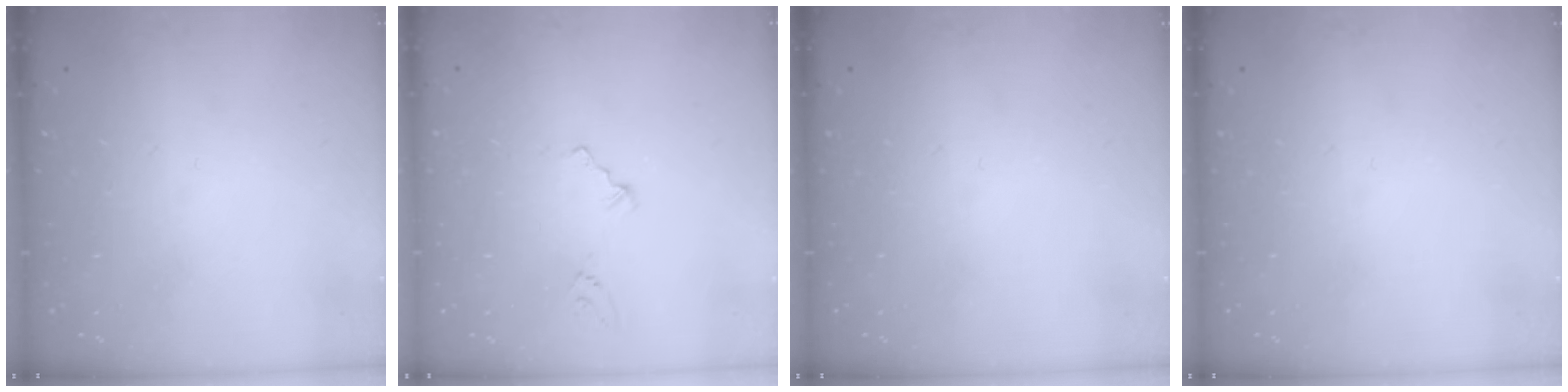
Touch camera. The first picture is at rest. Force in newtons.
{"total": 1.6, "press": 1.2, "slide": 1.0}
{"total": 0.0}
{"total": 0.0}